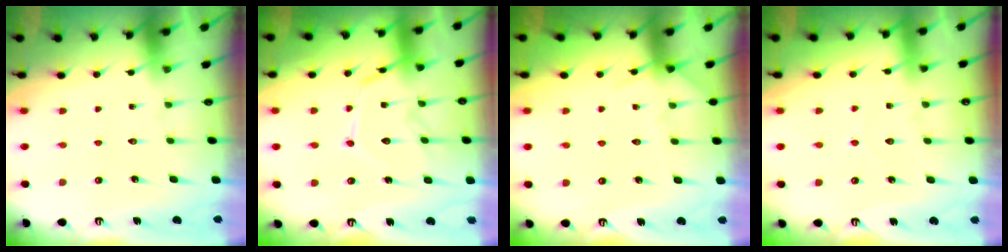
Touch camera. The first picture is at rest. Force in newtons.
{"total": 13.6, "press": 13.6, "slide": 1.3}
{"total": 6.1, "press": 6.1, "slide": 0.7}
{"total": 2.6, "press": 2.6, "slide": 0.2}